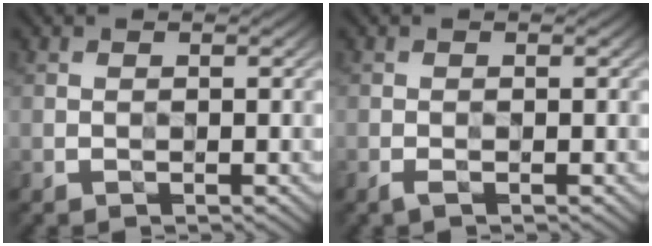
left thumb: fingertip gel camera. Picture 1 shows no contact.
{"total": 1.0, "force": [-0.8, 0.0, 0.7], "torque": [-0.017, 0.002, -0.015]}